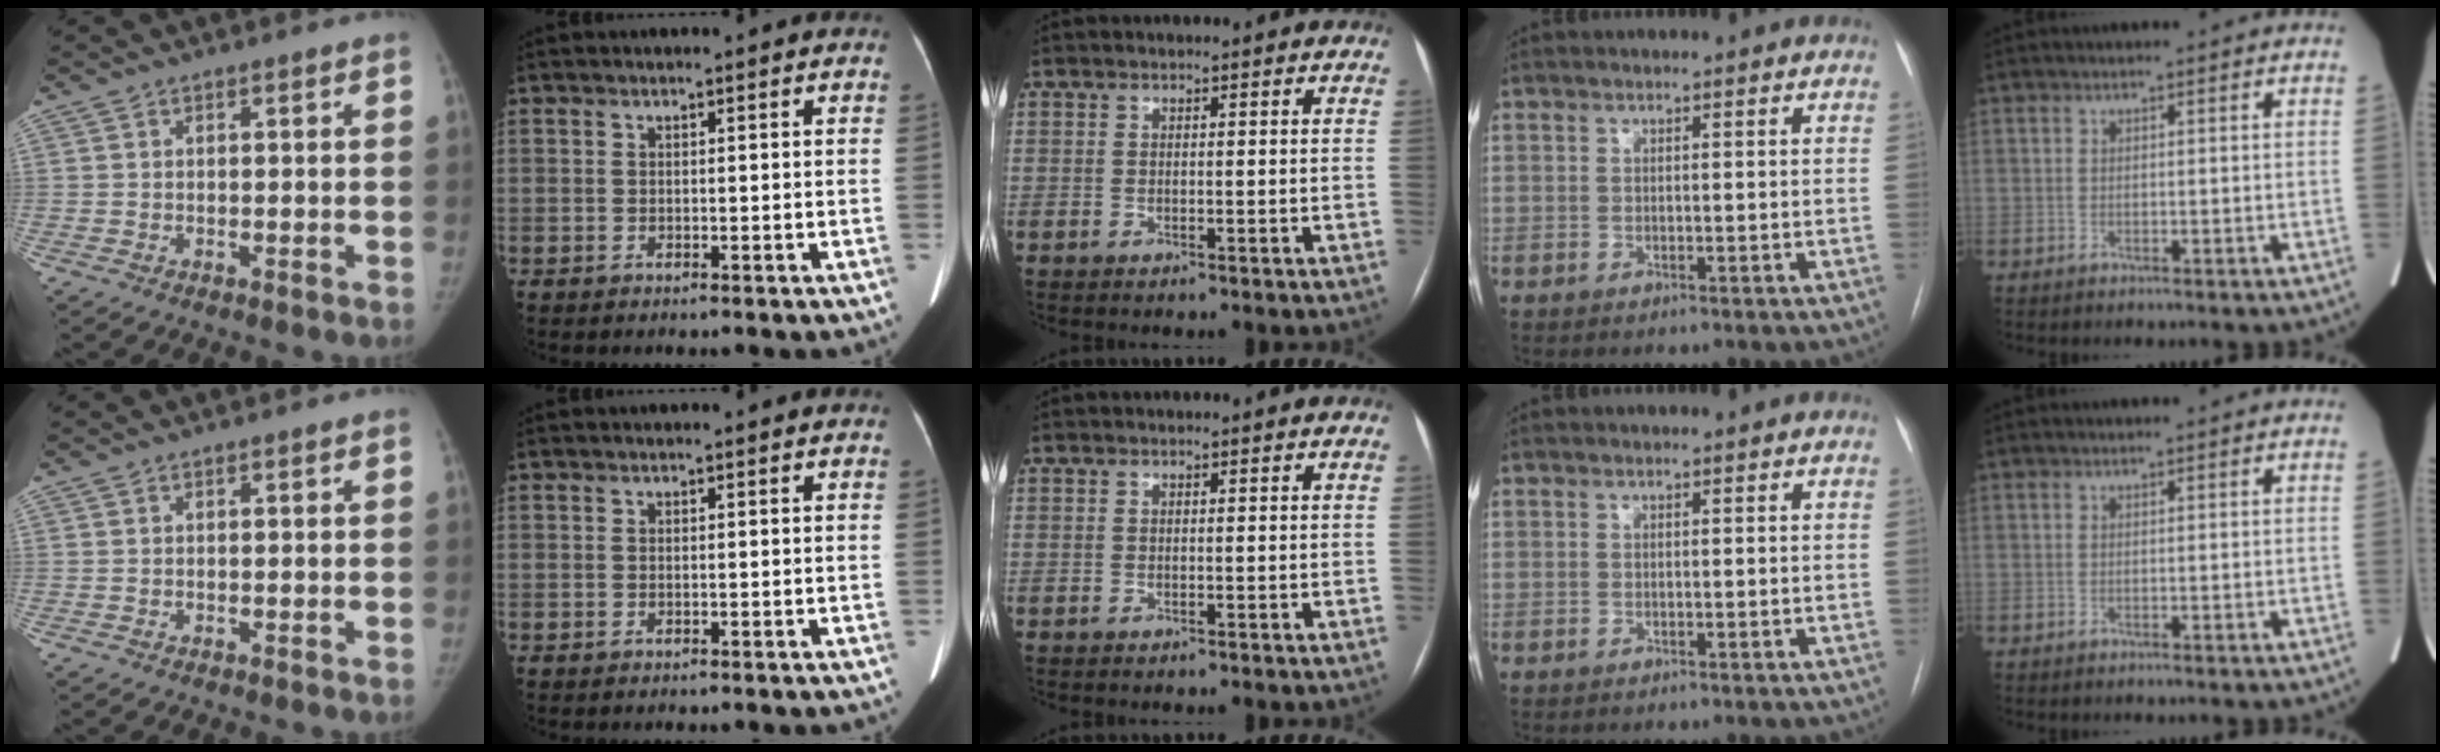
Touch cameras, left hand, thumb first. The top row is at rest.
{}